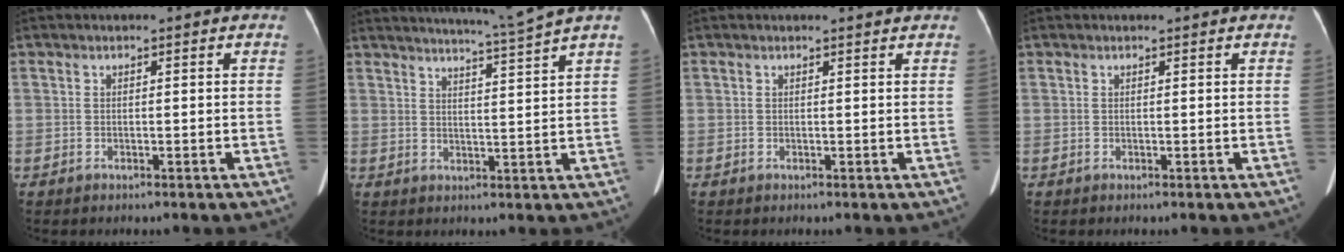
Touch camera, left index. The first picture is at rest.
{"total": 7.9, "force": [7.0, -2.9, 2.5], "torque": [-0.043, -0.030, 0.106]}
{"total": 1.9, "force": [1.8, -0.1, 0.4], "torque": [-0.008, 0.002, 0.022]}
{"total": 1.4, "force": [1.3, 0.1, 0.4], "torque": [-0.007, 0.011, 0.018]}